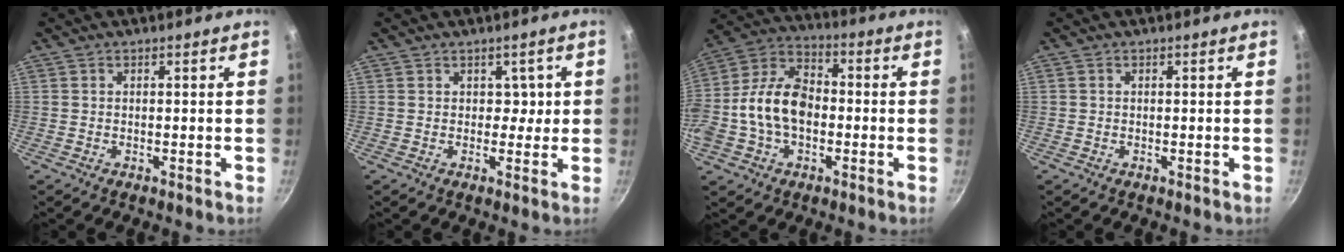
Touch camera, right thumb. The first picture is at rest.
{"total": 2.3, "force": [0.5, 2.1, 0.8], "torque": [0.024, -0.003, 0.008]}
{"total": 14.9, "force": [-1.8, 10.1, 10.8], "torque": [-0.176, 0.040, -0.047]}
{"total": 0.0}